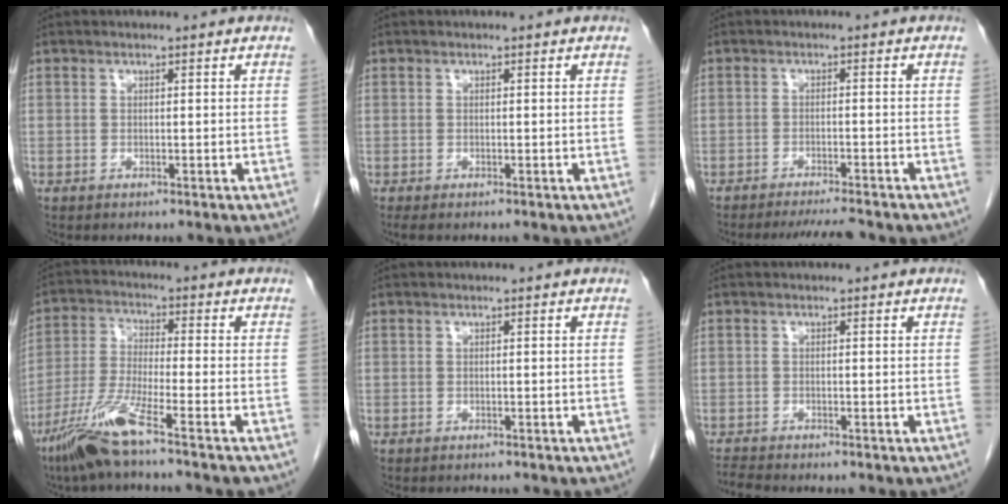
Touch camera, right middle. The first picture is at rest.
{"total": 1.2, "force": [-1.0, 0.1, 0.6], "torque": [-0.004, -0.002, -0.013]}
{"total": 5.9, "force": [-5.5, 0.3, 2.1], "torque": [-0.024, -0.014, -0.084]}
{"total": 9.4, "force": [-6.3, -0.5, 6.9], "torque": [-0.153, -0.026, -0.129]}
{"total": 0.6, "force": [-0.5, 0.2, 0.1], "torque": [-0.007, 0.000, -0.010]}
{"total": 1.8, "force": [-1.8, -0.4, 0.1], "torque": [-0.008, -0.011, -0.036]}